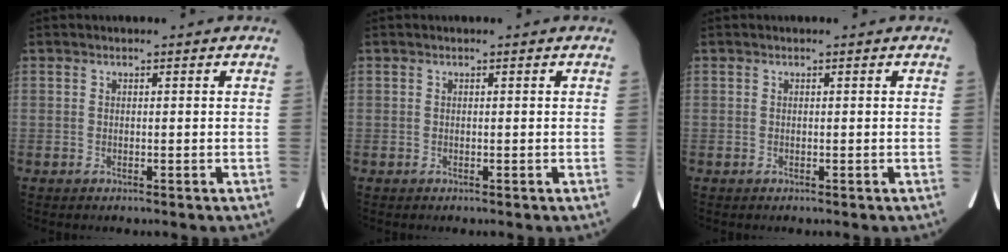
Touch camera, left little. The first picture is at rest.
{"total": 0.0}
{"total": 0.0}